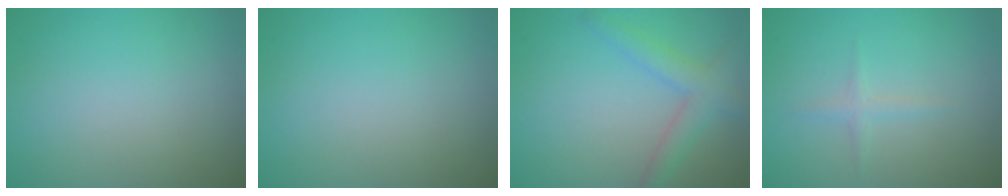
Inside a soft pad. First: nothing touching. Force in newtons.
{"total": 0.0}
{"total": 3.1, "press": 3.1, "slide": 0.1}
{"total": 1.1, "press": 1.1, "slide": 0.1}